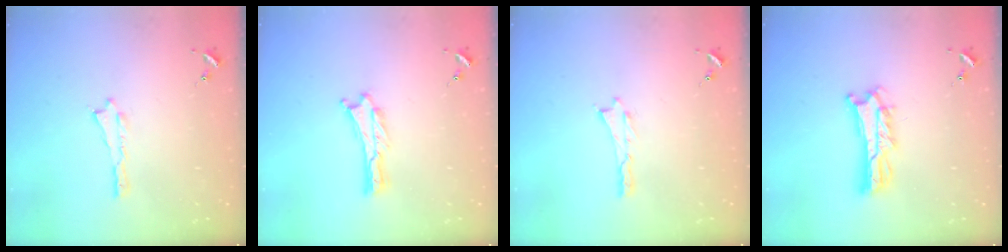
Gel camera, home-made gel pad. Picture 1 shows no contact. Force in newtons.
{"total": 0.0}
{"total": 0.0}
{"total": 4.9, "press": 4.8, "slide": 0.5}